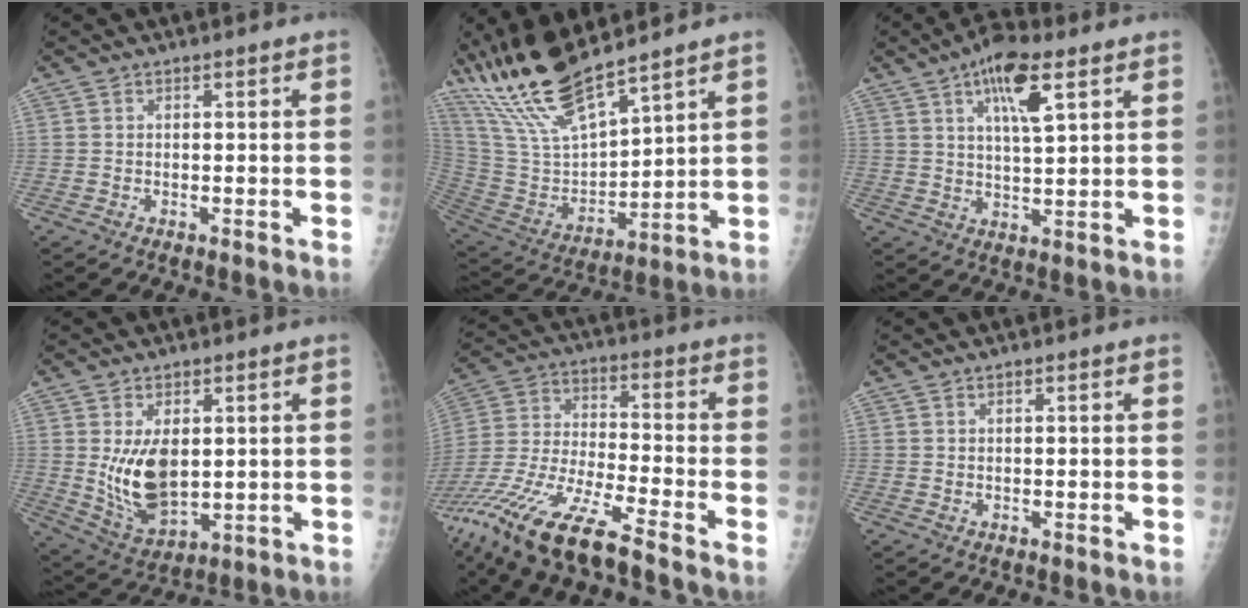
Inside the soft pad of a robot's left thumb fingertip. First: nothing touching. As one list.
[{"total": 17.6, "force": [14.5, 3.4, 9.5], "torque": [-0.175, -0.065, 0.298]}, {"total": 9.8, "force": [4.8, 3.0, 7.9], "torque": [-0.128, -0.016, 0.082]}, {"total": 10.7, "force": [1.2, 6.1, 8.6], "torque": [-0.140, -0.020, 0.042]}, {"total": 18.8, "force": [-14.0, 2.5, 12.4], "torque": [-0.293, 0.008, -0.271]}, {"total": 0.0}]